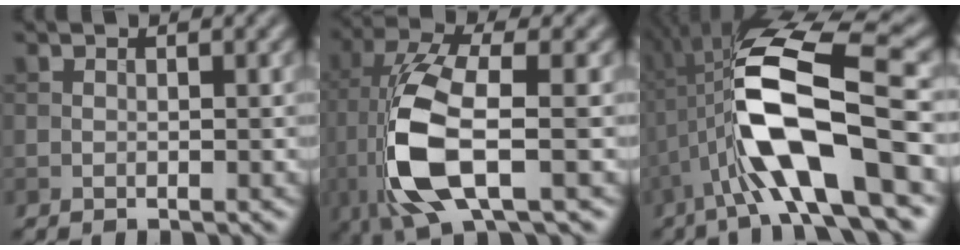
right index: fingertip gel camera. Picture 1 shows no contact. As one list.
[{"total": 9.1, "force": [-2.1, 3.2, 8.2], "torque": [-0.191, 0.004, -0.044]}, {"total": 11.6, "force": [-2.2, 3.3, 10.9], "torque": [-0.214, 0.012, -0.049]}]